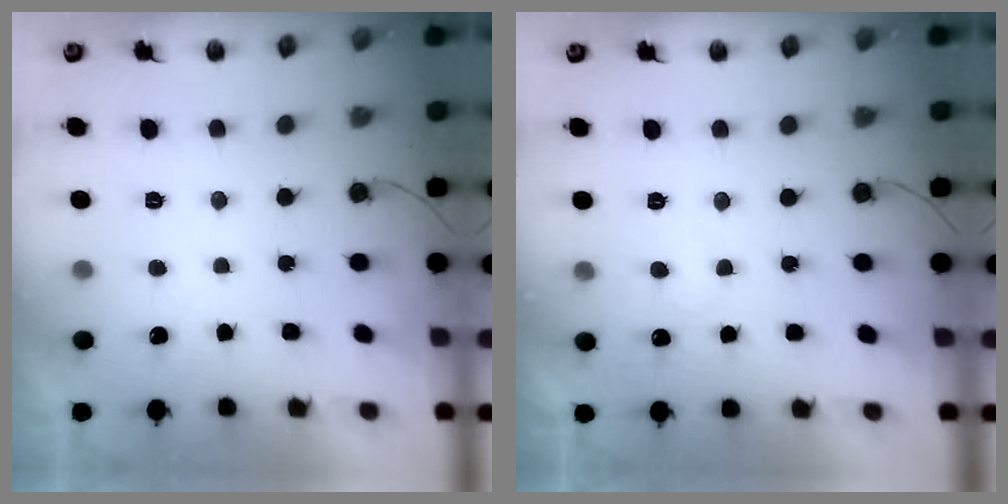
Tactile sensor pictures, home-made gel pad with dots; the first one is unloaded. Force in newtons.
{"total": 6.8, "press": 6.8, "slide": 0.6}